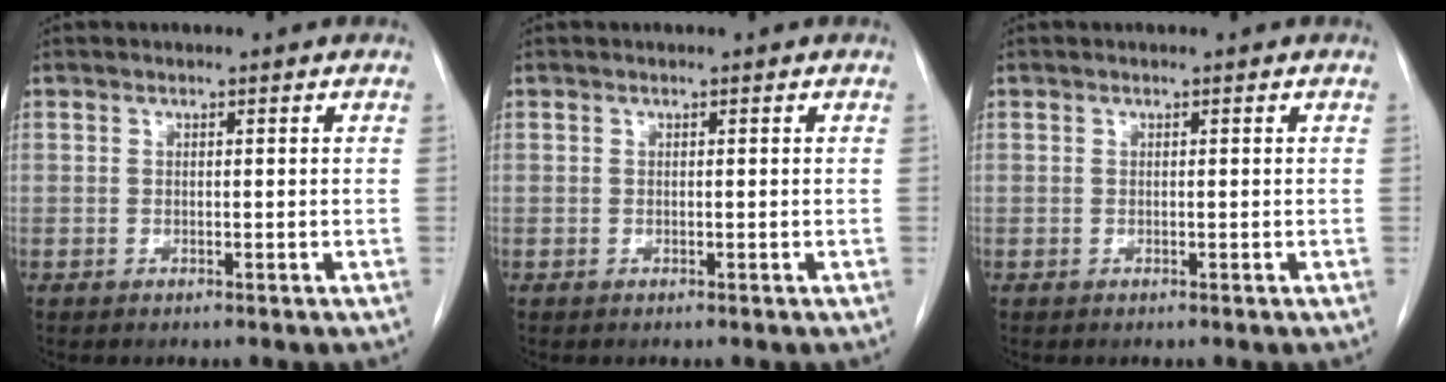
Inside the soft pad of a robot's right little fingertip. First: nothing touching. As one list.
[{"total": 0.0}, {"total": 0.0}]